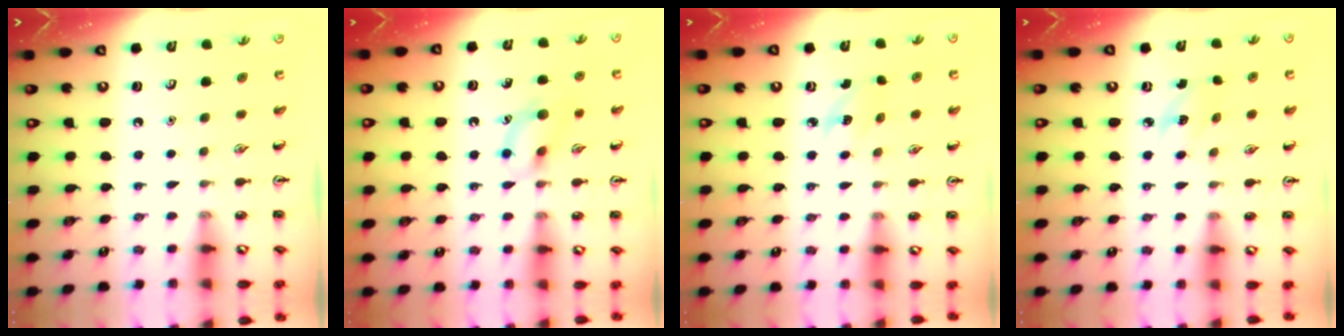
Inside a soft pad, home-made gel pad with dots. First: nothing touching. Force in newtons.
{"total": 11.0, "press": 10.9, "slide": 0.8}
{"total": 2.4, "press": 2.2, "slide": 0.9}
{"total": 2.6, "press": 2.5, "slide": 0.8}